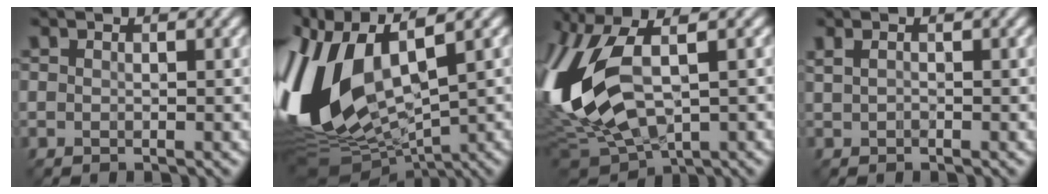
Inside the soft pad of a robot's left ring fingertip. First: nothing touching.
{"total": 13.8, "force": [1.1, 7.6, 11.4], "torque": [-0.261, 0.000, 0.024]}
{"total": 14.4, "force": [0.8, 7.1, 12.5], "torque": [-0.301, -0.004, 0.027]}
{"total": 0.7, "force": [0.3, 0.3, 0.6], "torque": [-0.015, 0.001, 0.007]}